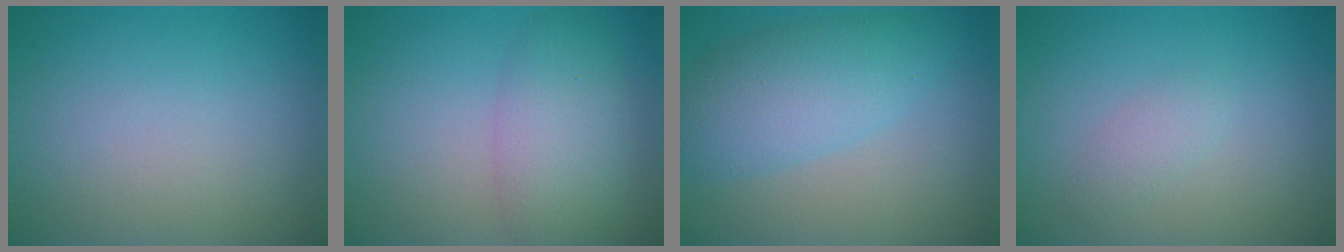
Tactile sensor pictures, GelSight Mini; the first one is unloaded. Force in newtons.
{"total": 4.7, "press": 4.7, "slide": 0.2}
{"total": 5.4, "press": 5.4, "slide": 0.2}
{"total": 1.3, "press": 1.3, "slide": 0.0}